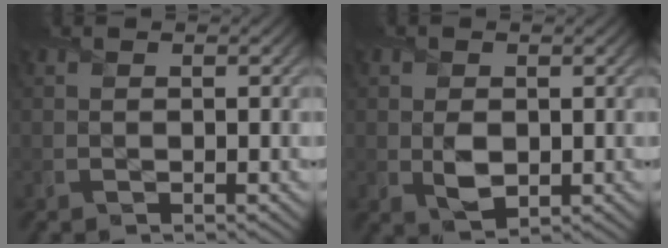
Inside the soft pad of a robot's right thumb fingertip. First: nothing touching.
{"total": 3.3, "force": [0.0, 2.5, 2.1], "torque": [-0.049, -0.008, 0.002]}